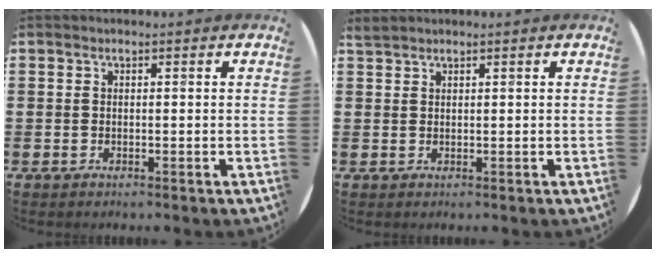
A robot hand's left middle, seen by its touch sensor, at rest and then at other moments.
{"total": 0.9, "force": [0.9, 0.0, -0.2], "torque": [0.002, 0.001, 0.018]}